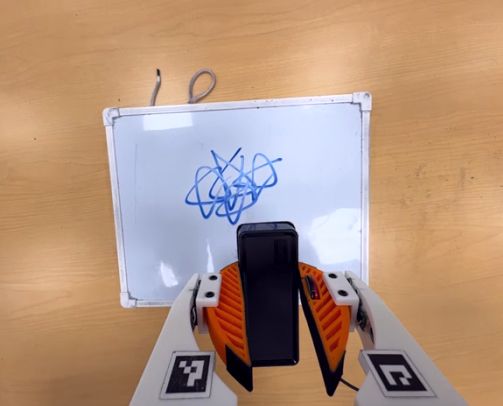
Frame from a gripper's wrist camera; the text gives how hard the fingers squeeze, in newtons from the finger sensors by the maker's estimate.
{"total": 6.7, "left": 6.7, "right": 6.7}